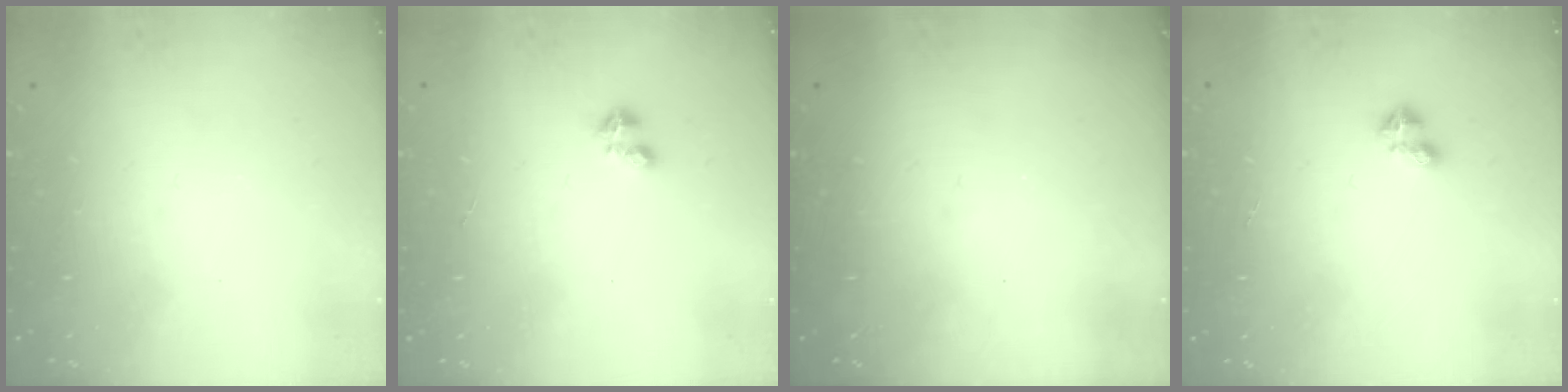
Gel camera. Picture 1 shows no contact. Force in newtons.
{"total": 1.8, "press": 1.8, "slide": 0.4}
{"total": 0.0}
{"total": 2.4, "press": 2.4, "slide": 0.4}